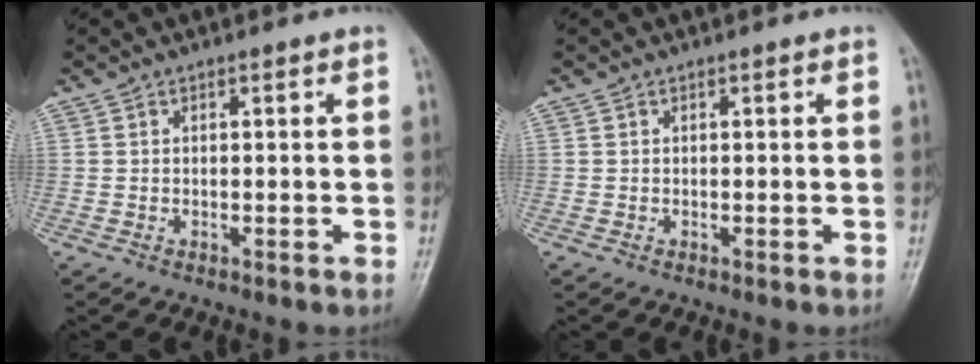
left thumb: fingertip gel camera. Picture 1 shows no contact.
{"total": 0.0}